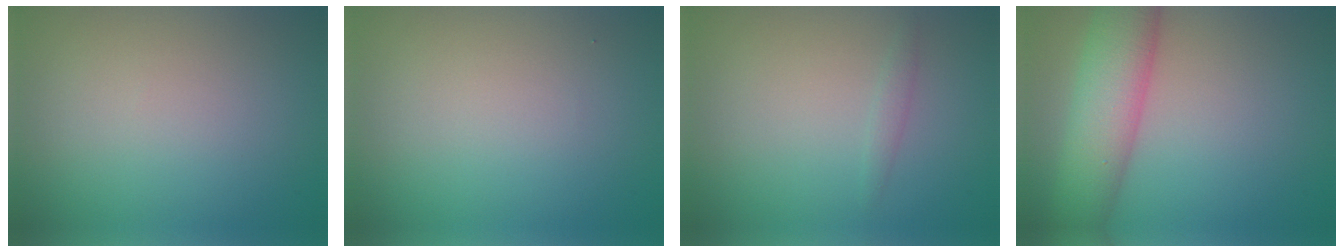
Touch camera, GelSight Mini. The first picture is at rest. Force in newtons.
{"total": 0.0}
{"total": 0.9, "press": 0.9, "slide": 0.0}
{"total": 7.5, "press": 7.5, "slide": 0.3}